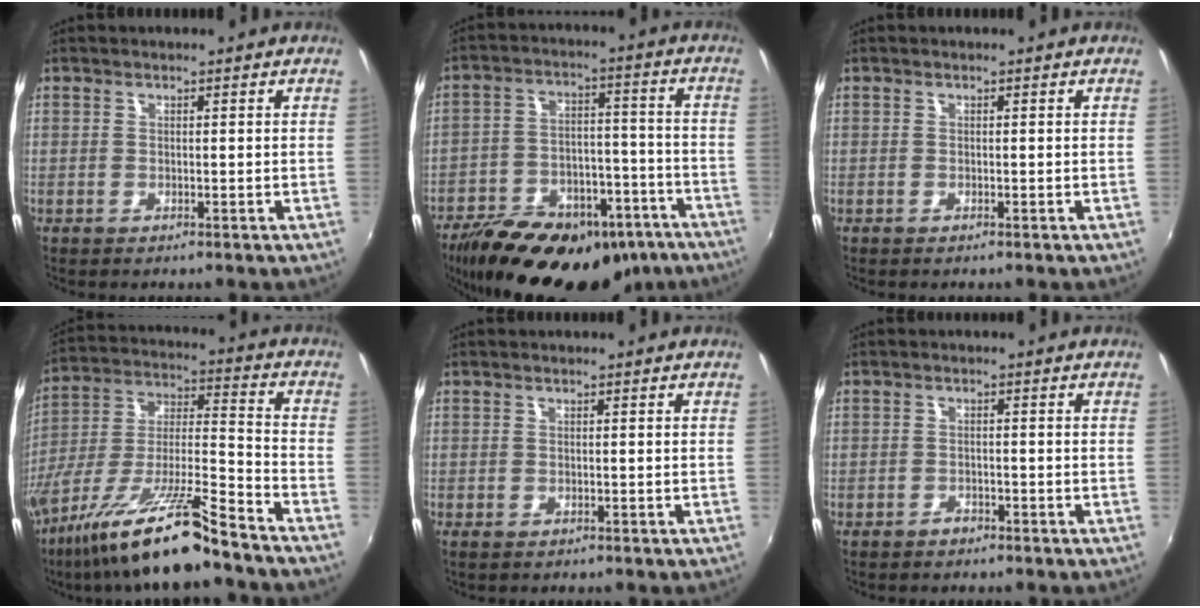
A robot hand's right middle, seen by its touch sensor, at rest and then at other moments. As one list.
[{"total": 29.8, "force": [-21.7, 13.8, 15.0], "torque": [-0.282, 0.006, -0.292]}, {"total": 0.0}, {"total": 20.5, "force": [-15.1, 1.2, 13.8], "torque": [-0.251, -0.044, -0.270]}, {"total": 1.0, "force": [-0.7, 0.4, 0.6], "torque": [-0.012, -0.005, -0.011]}, {"total": 1.8, "force": [-1.5, 0.9, 0.3], "torque": [-0.009, 0.000, -0.026]}]